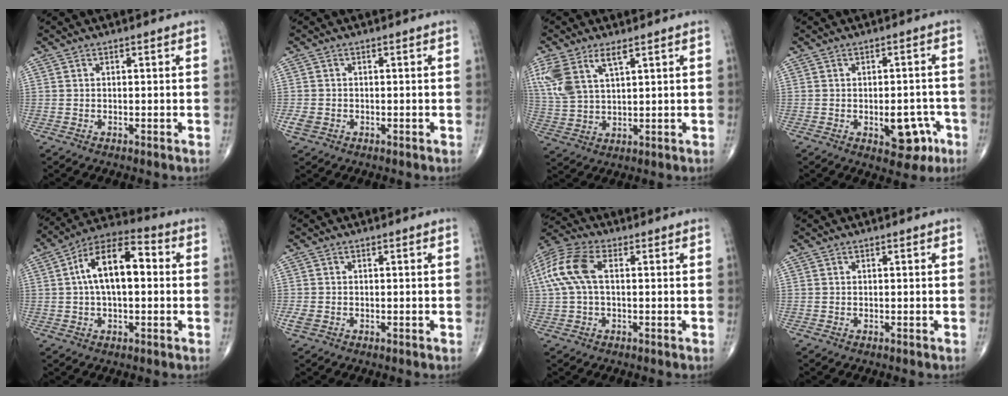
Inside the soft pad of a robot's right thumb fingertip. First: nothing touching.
{"total": 2.3, "force": [-1.0, 1.8, 1.0], "torque": [-0.020, 0.004, -0.020]}
{"total": 9.6, "force": [4.9, 4.1, 7.2], "torque": [-0.171, -0.004, 0.108]}
{"total": 7.9, "force": [-2.8, 4.4, 5.9], "torque": [-0.048, 0.018, -0.024]}
{"total": 13.9, "force": [1.7, 7.0, 11.9], "torque": [-0.198, 0.035, 0.018]}
{"total": 1.8, "force": [-0.5, 1.3, 1.0], "torque": [-0.030, -0.002, -0.010]}
{"total": 10.6, "force": [1.6, 5.6, 8.8], "torque": [-0.216, 0.031, 0.029]}
{"total": 0.0}